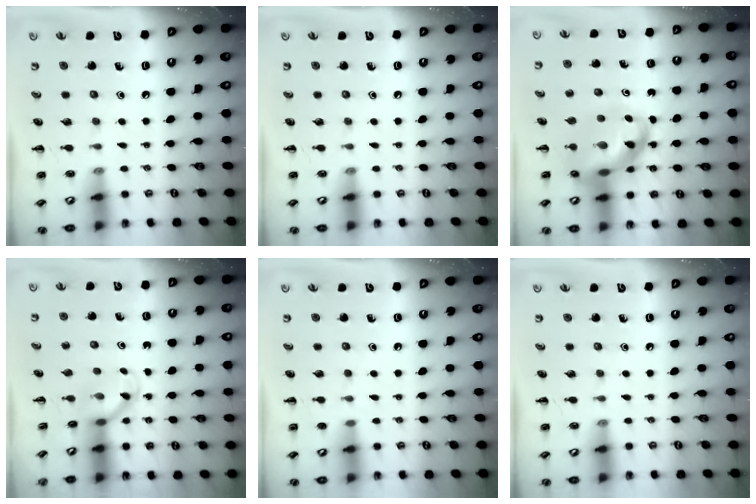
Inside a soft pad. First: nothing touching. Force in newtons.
{"total": 0.0}
{"total": 13.5, "press": 13.1, "slide": 3.5}
{"total": 3.5, "press": 3.3, "slide": 1.2}
{"total": 0.5, "press": 0.5, "slide": 0.1}
{"total": 0.0}